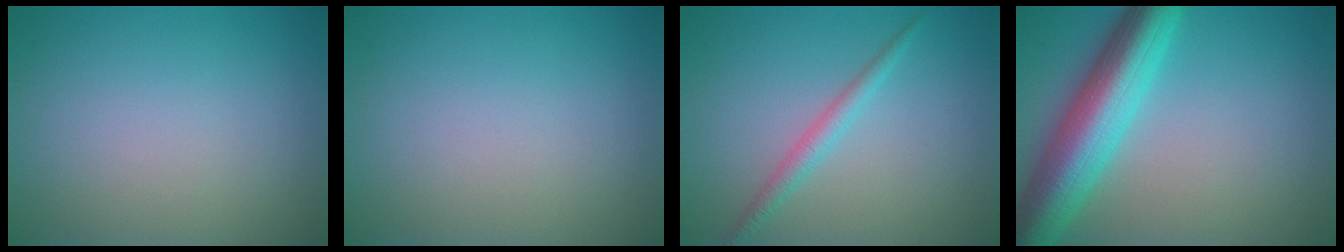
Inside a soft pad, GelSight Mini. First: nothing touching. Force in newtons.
{"total": 0.0}
{"total": 1.8, "press": 1.8, "slide": 0.1}
{"total": 8.7, "press": 8.7, "slide": 0.4}